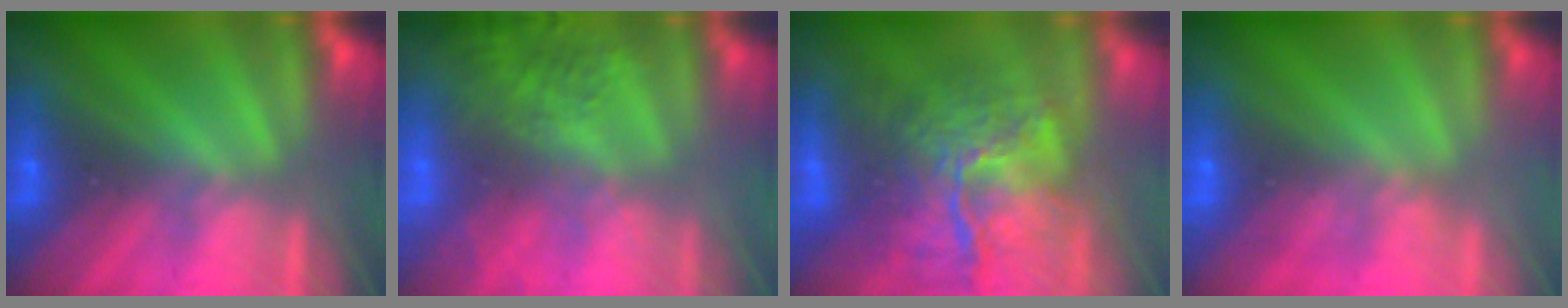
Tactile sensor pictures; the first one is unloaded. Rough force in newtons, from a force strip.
{"total": 9.6}
{"total": 9.9}
{"total": 5.1}